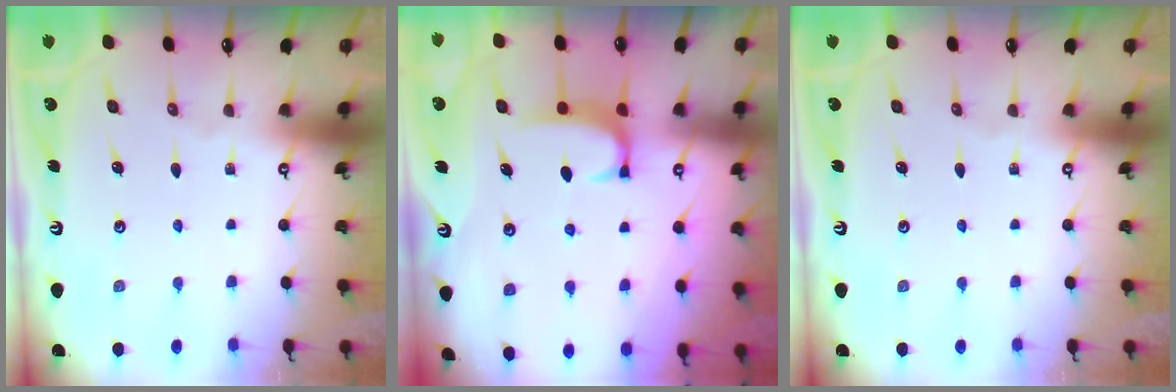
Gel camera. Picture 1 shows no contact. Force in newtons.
{"total": 1.7, "press": 1.6, "slide": 0.6}
{"total": 0.0}